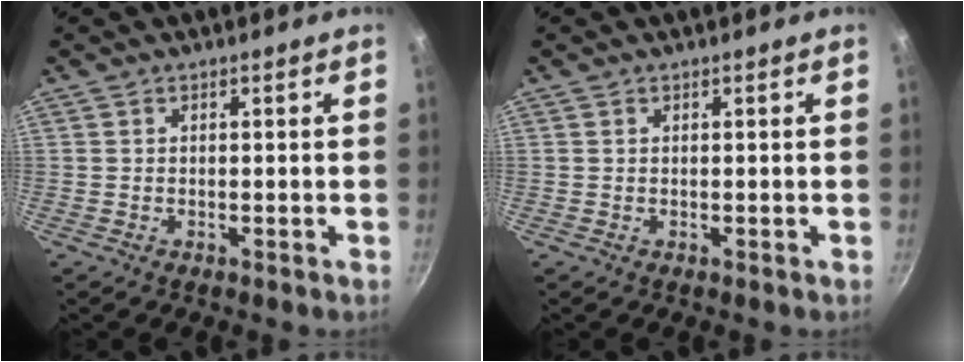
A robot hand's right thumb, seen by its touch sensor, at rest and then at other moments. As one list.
[{"total": 0.0}]